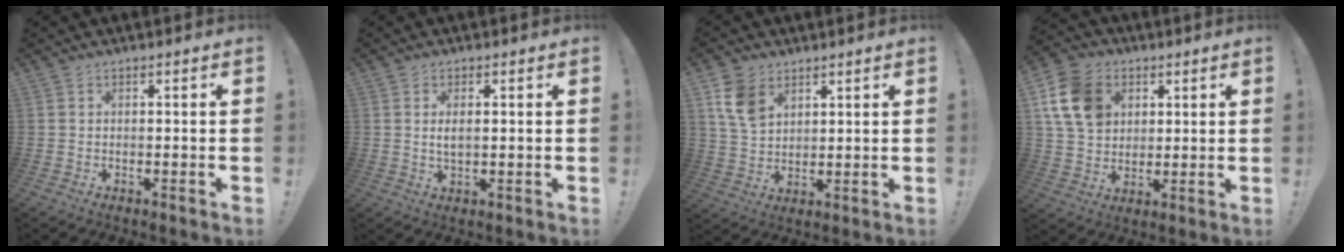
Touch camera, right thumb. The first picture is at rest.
{"total": 2.9, "force": [0.5, 1.2, 2.6], "torque": [-0.043, -0.001, 0.008]}
{"total": 10.1, "force": [5.4, 6.8, 5.1], "torque": [-0.082, -0.016, 0.109]}
{"total": 15.5, "force": [5.2, 12.2, 8.1], "torque": [-0.127, -0.010, 0.108]}